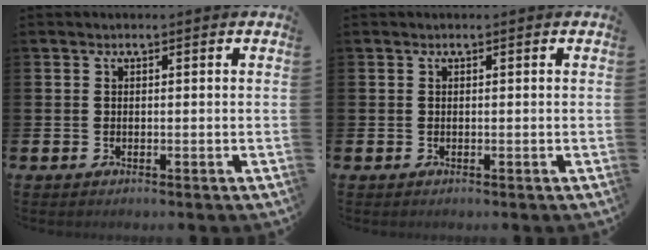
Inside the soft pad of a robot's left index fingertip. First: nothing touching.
{"total": 0.0}